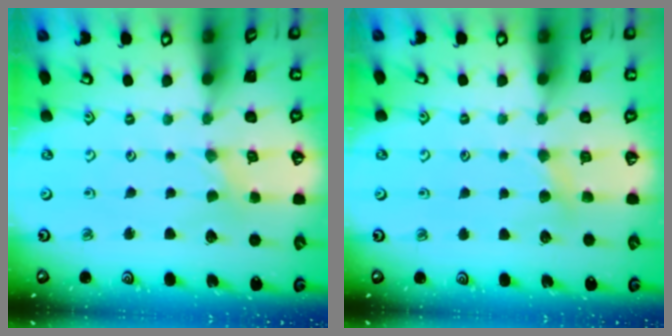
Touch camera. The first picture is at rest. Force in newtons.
{"total": 3.6, "press": 3.6, "slide": 0.5}